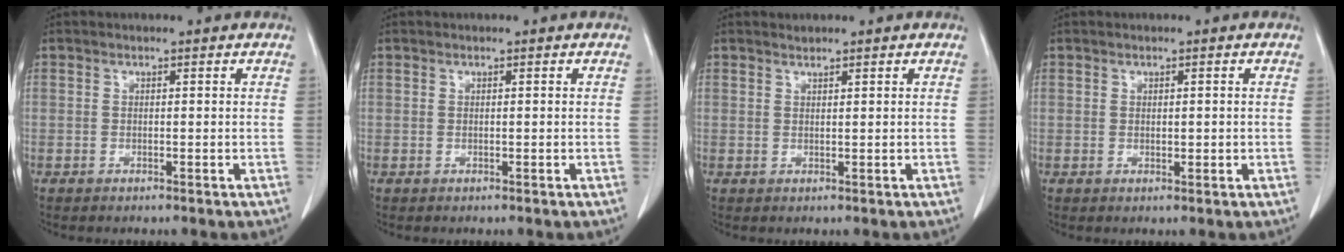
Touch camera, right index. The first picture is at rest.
{"total": 0.0}
{"total": 0.9, "force": [0.9, 0.3, 0.2], "torque": [-0.006, 0.005, 0.019]}
{"total": 1.6, "force": [-0.1, 1.0, 1.3], "torque": [-0.027, 0.000, 0.003]}